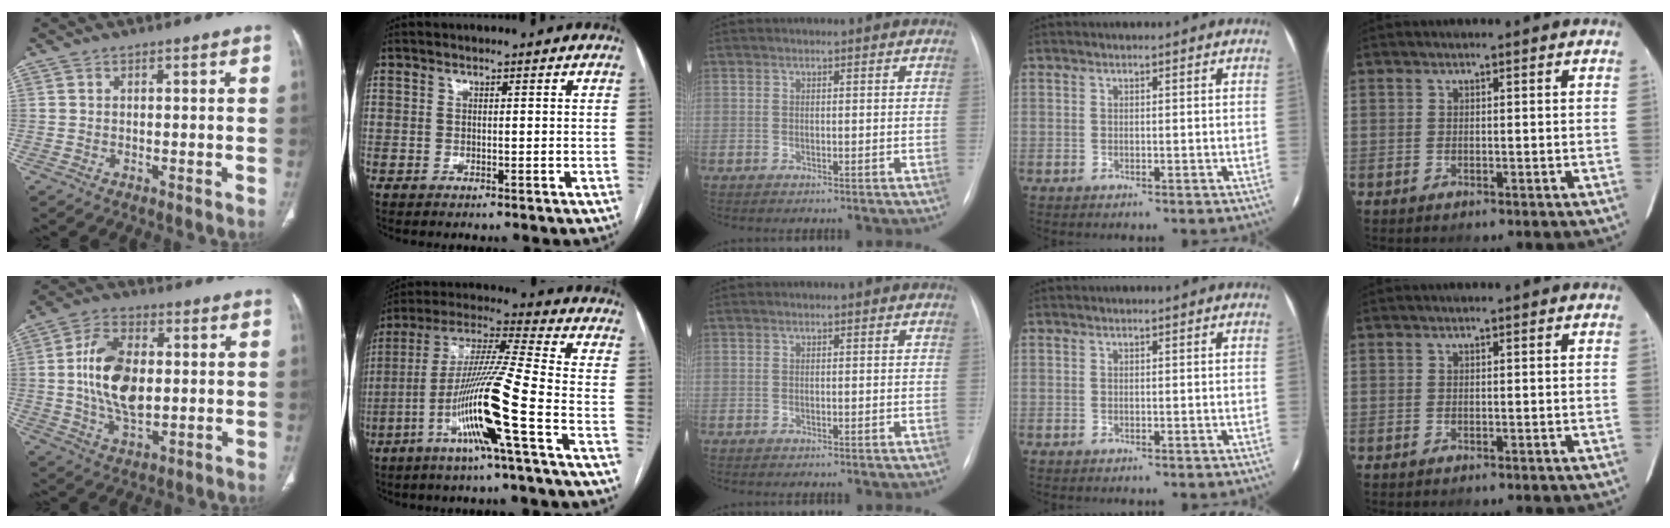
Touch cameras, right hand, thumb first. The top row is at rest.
{"thumb": {"total": 13.7, "force": [0.8, 7.9, 11.2], "torque": [-0.200, 0.001, 0.017]}, "index": {"total": 15.1, "force": [-5.9, -1.6, 13.9], "torque": [-0.271, -0.006, -0.115]}}